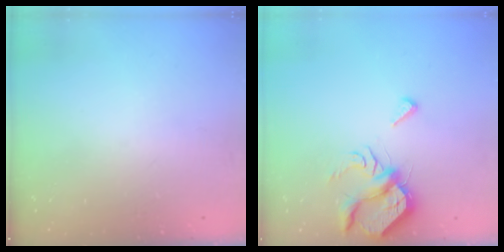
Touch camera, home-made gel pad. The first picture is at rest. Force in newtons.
{"total": 7.6, "press": 7.6, "slide": 0.1}